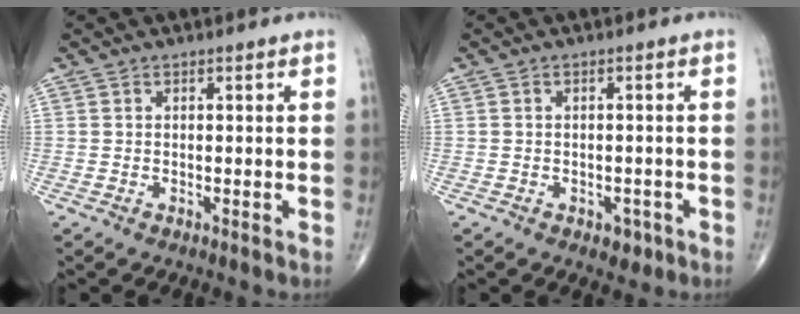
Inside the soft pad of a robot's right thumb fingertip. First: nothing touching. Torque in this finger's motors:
{"motor_torque": [-0.25, 0.02, -0.12, -0.03, 0.05]}